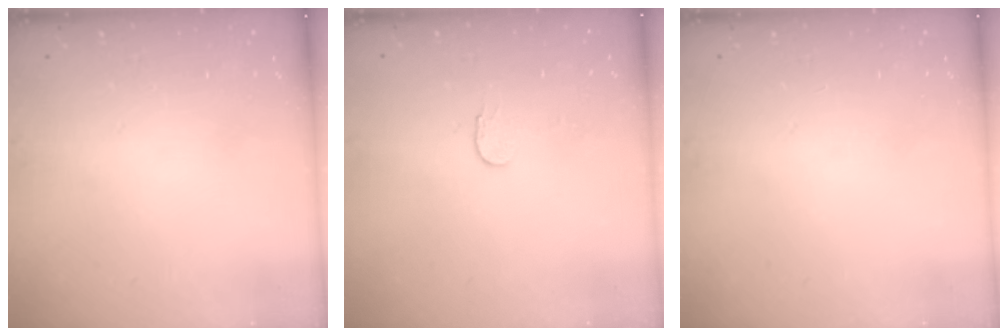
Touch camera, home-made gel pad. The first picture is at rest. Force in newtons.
{"total": 2.9, "press": 2.9, "slide": 0.3}
{"total": 0.0}